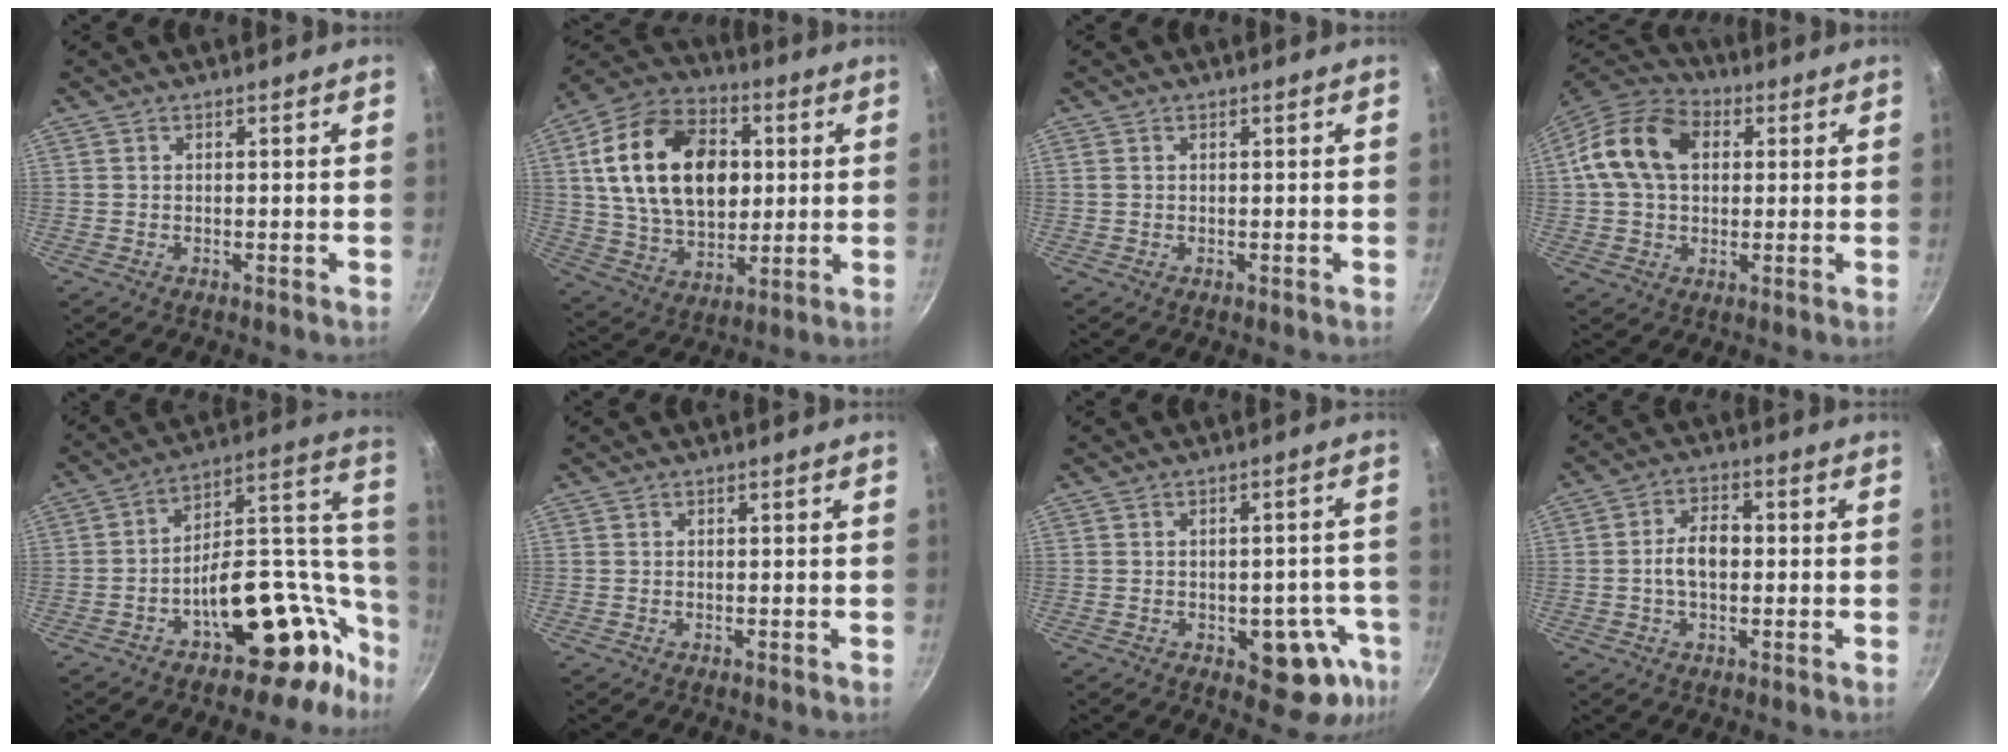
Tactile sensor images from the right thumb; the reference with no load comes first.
{"total": 23.5, "force": [4.1, 15.8, 16.9], "torque": [-0.271, 0.007, 0.068]}
{"total": 0.7, "force": [0.3, 0.5, 0.4], "torque": [-0.008, 0.002, 0.005]}
{"total": 13.9, "force": [2.8, 9.9, 9.3], "torque": [-0.147, 0.020, 0.034]}
{"total": 23.9, "force": [-10.3, 14.6, 15.9], "torque": [-0.125, 0.102, -0.149]}
{"total": 0.0}
{"total": 11.1, "force": [-4.2, 6.3, 8.1], "torque": [-0.029, 0.022, -0.050]}
{"total": 7.9, "force": [-0.4, 4.5, 6.4], "torque": [-0.101, 0.026, -0.015]}